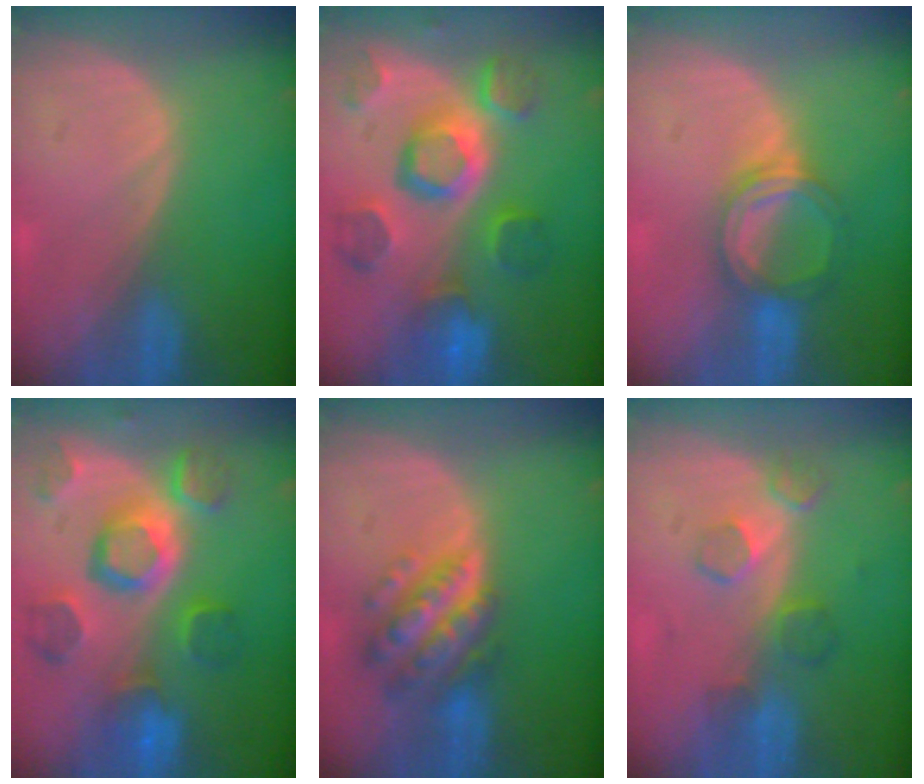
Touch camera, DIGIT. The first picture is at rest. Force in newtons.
{"total": 11.7, "press": 10.2, "slide": 5.7}
{"total": 5.4, "press": 5.3, "slide": 0.8}
{"total": 11.7, "press": 10.2, "slide": 5.7}
{"total": 7.7, "press": 7.7, "slide": 0.5}
{"total": 4.8, "press": 4.5, "slide": 1.5}